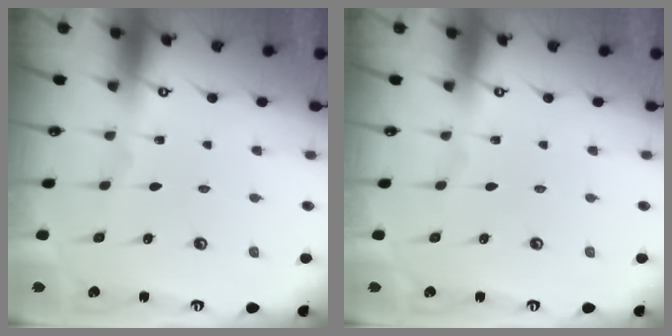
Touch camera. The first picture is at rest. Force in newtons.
{"total": 0.0}